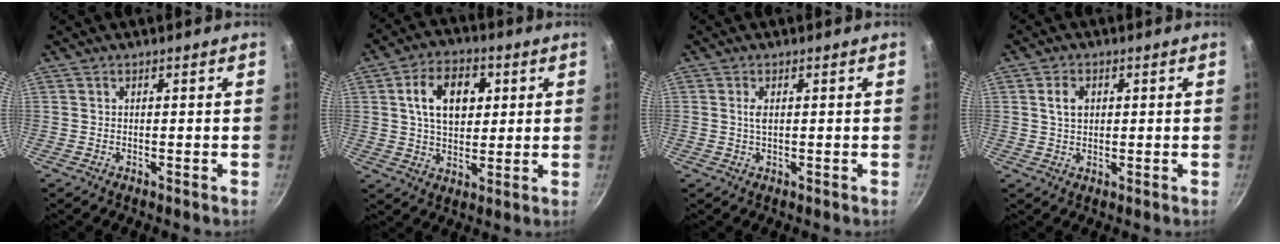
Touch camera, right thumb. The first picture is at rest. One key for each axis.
{"total": 11.7, "fx": 2.9, "fy": 7.7, "fz": 8.2, "tx": -0.115, "ty": 0.001, "tz": 0.043}
{"total": 1.8, "fx": 0.3, "fy": 0.8, "fz": 1.6, "tx": -0.031, "ty": 0.001, "tz": 0.006}
{"total": 3.6, "fx": 0.8, "fy": 2.7, "fz": 2.3, "tx": -0.029, "ty": 0.001, "tz": 0.016}